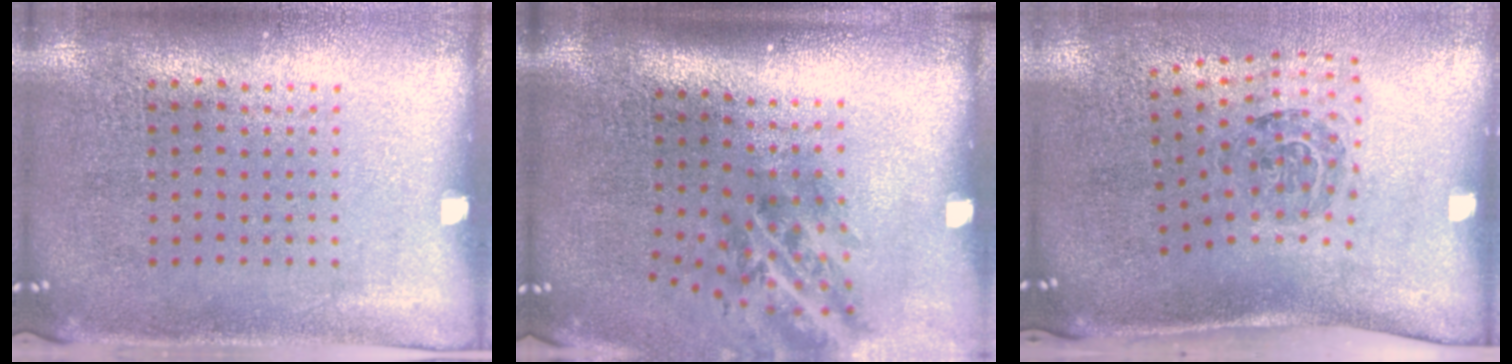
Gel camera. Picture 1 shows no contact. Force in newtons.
{"total": 1.9, "press": 1.3, "slide": 1.5}
{"total": 1.5, "press": 1.2, "slide": 1.0}